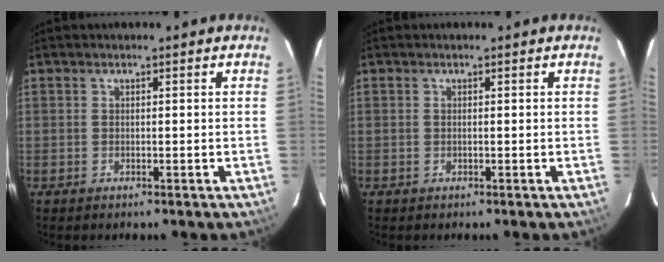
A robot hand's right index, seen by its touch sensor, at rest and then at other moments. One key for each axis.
{"total": 0.0}